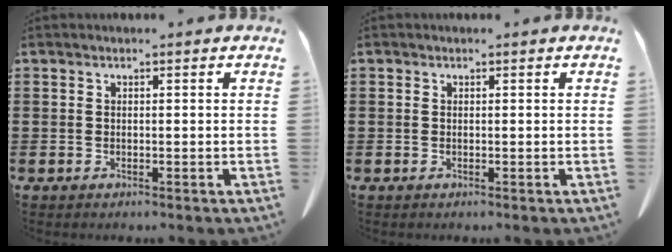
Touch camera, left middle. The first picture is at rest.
{"total": 0.0}